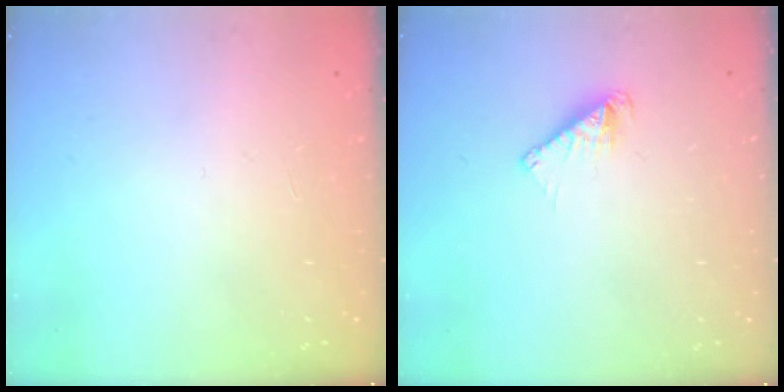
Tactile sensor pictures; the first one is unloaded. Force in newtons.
{"total": 3.9, "press": 3.9, "slide": 0.2}